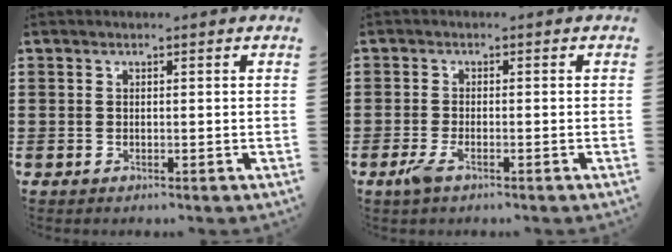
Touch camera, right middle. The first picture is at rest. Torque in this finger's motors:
{"motor_torque": [0.68, -0.33, 0.03, 0.05]}